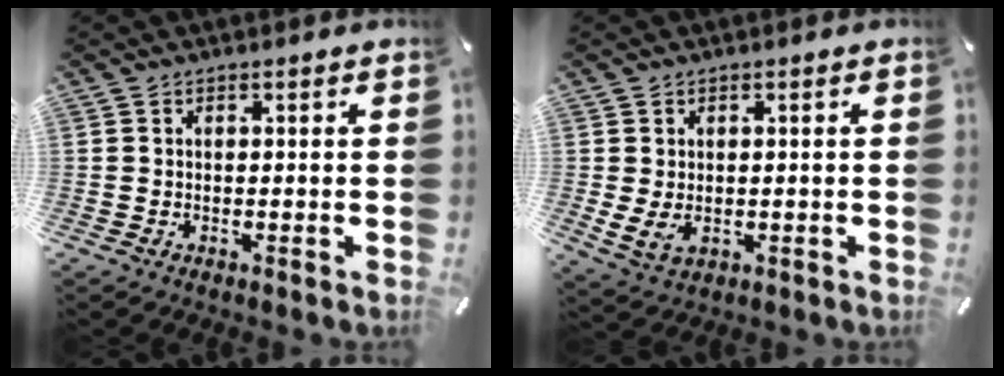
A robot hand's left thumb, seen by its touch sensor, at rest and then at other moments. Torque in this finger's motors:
{"motor_torque": [-0.37, 0.45, 0.28, -0.21, 0.12]}